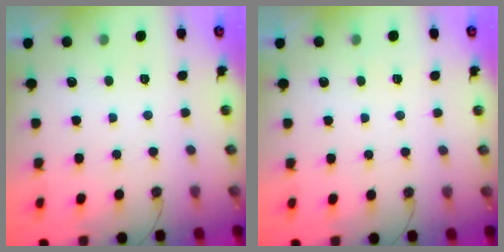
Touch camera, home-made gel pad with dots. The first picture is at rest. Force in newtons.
{"total": 2.8, "press": 1.8, "slide": 2.2}